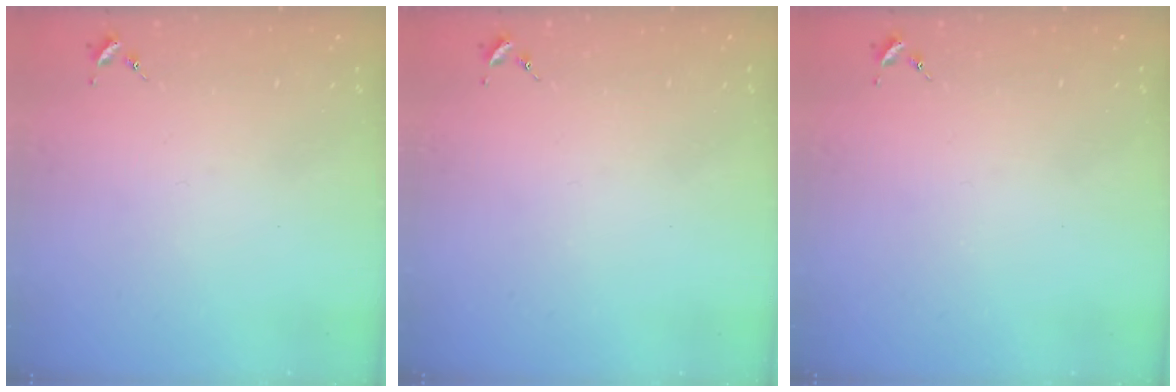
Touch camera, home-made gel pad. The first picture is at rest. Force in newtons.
{"total": 0.0}
{"total": 0.0}